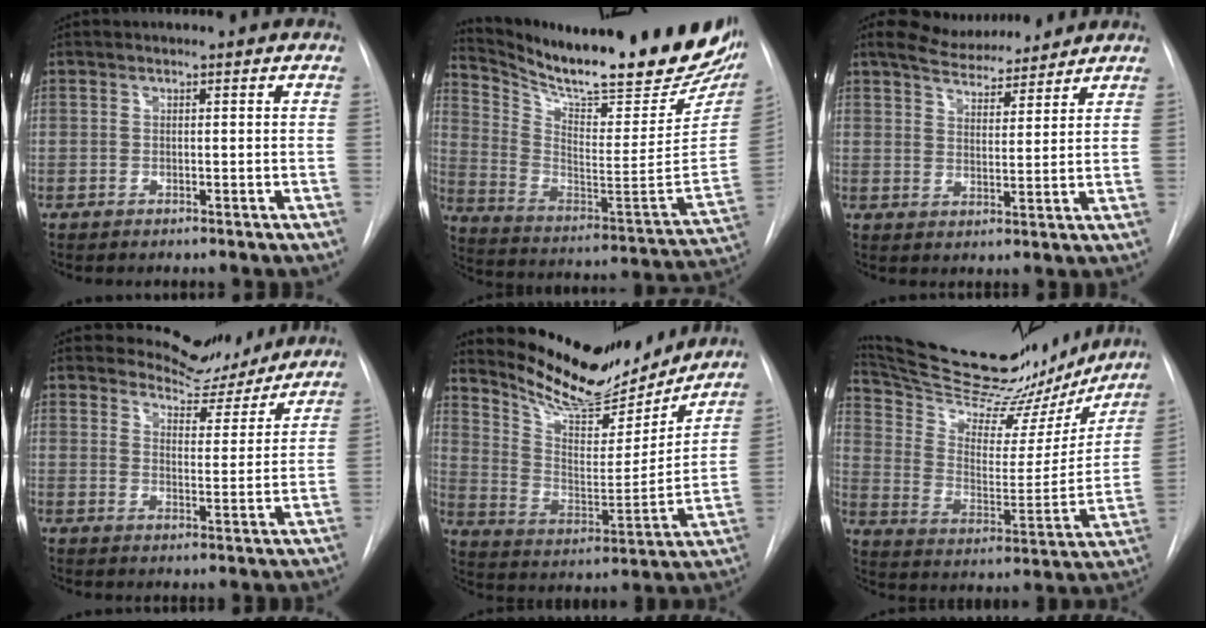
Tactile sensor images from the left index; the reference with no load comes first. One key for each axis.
{"total": 28.2, "fx": 23.6, "fy": 3.9, "fz": 14.8, "tx": -0.248, "ty": -0.090, "tz": 0.333}
{"total": 8.6, "fx": 7.8, "fy": 2.0, "fz": 3.0, "tx": -0.050, "ty": 0.005, "tz": 0.123}
{"total": 7.1, "fx": 6.9, "fy": 1.9, "fz": -0.3, "tx": 0.007, "ty": -0.023, "tz": 0.094}
{"total": 16.8, "fx": 15.7, "fy": 3.6, "fz": 4.9, "tx": -0.092, "ty": -0.030, "tz": 0.252}
{"total": 27.4, "fx": 24.4, "fy": 7.1, "fz": 10.2, "tx": -0.169, "ty": -0.029, "tz": 0.345}